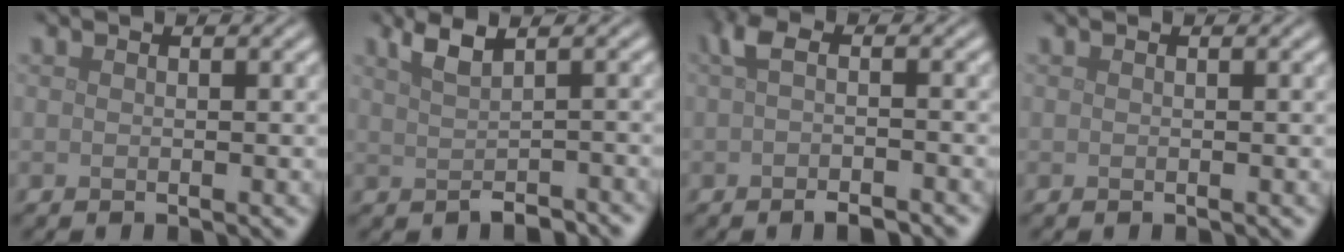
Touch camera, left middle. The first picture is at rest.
{"total": 2.4, "force": [0.6, 0.9, 2.1], "torque": [-0.037, -0.002, 0.017]}
{"total": 3.4, "force": [-1.0, 1.2, 3.0], "torque": [-0.056, -0.005, -0.017]}
{"total": 0.0}